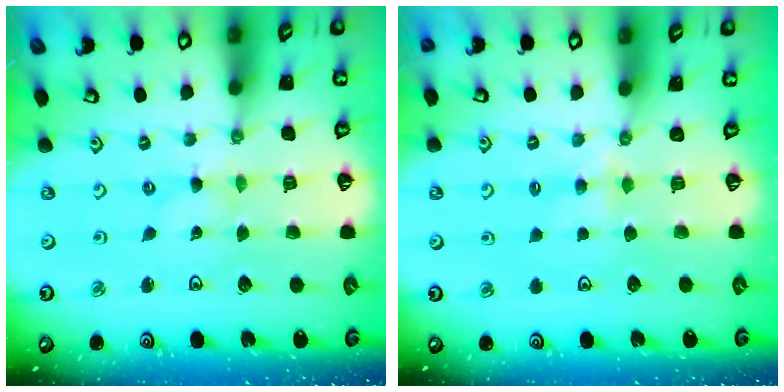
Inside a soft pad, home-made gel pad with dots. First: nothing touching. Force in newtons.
{"total": 3.9, "press": 3.8, "slide": 0.4}